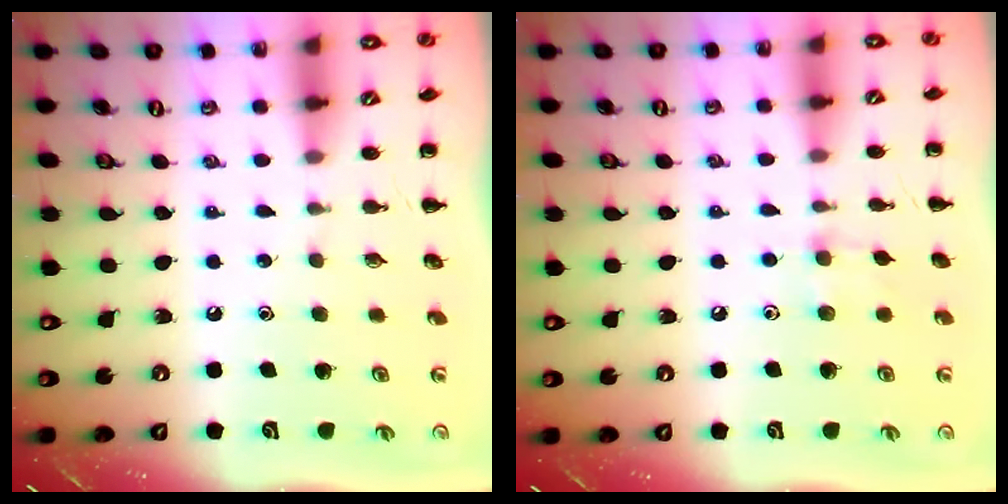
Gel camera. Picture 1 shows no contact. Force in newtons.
{"total": 3.5, "press": 3.4, "slide": 1.1}